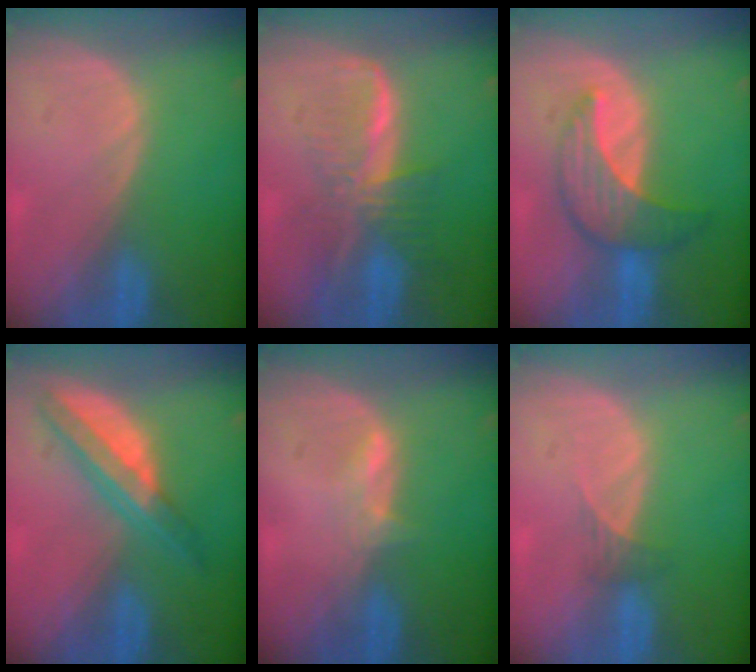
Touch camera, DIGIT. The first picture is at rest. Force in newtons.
{"total": 8.1, "press": 7.0, "slide": 4.2}
{"total": 7.0, "press": 7.0, "slide": 0.4}
{"total": 6.5, "press": 5.7, "slide": 3.1}
{"total": 2.1, "press": 2.0, "slide": 0.4}
{"total": 1.6, "press": 1.3, "slide": 0.9}